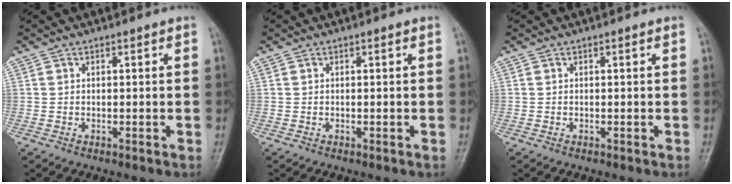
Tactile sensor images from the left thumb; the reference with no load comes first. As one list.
[{"total": 0.0}, {"total": 0.0}]